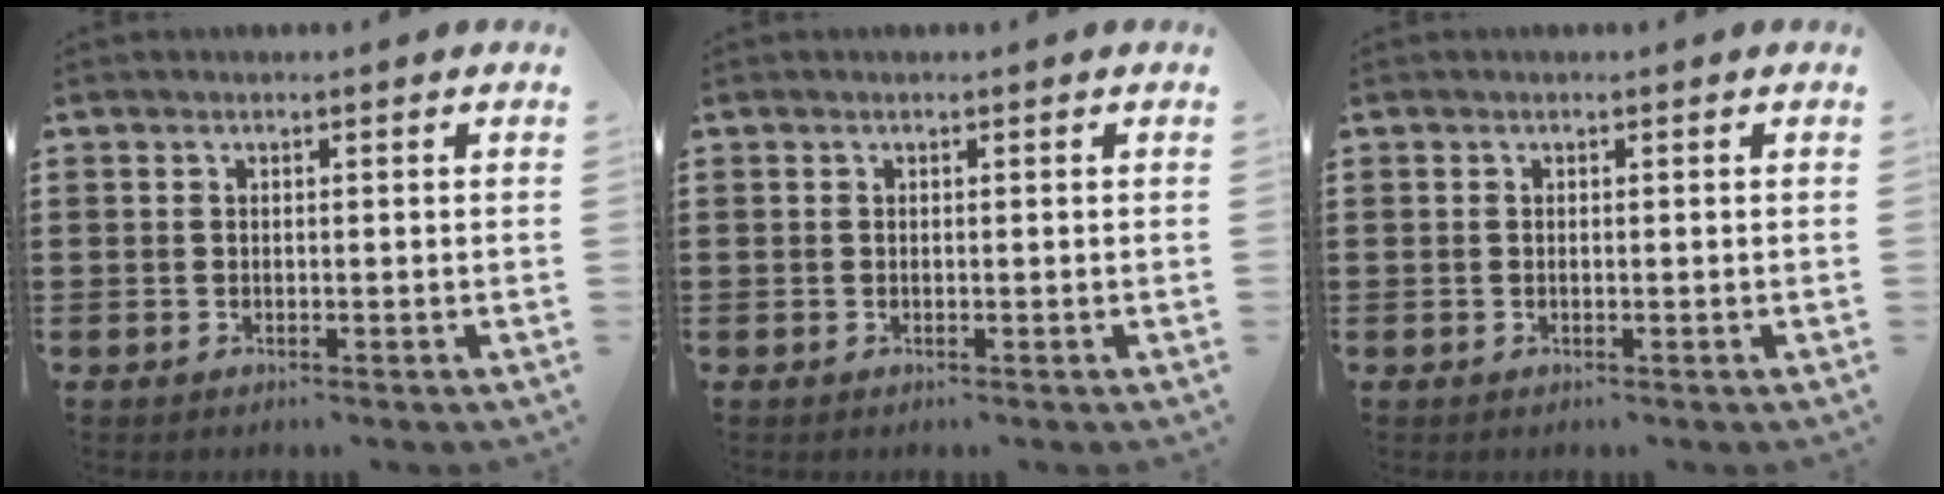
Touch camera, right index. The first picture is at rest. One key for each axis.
{"total": 0.0}
{"total": 0.0}